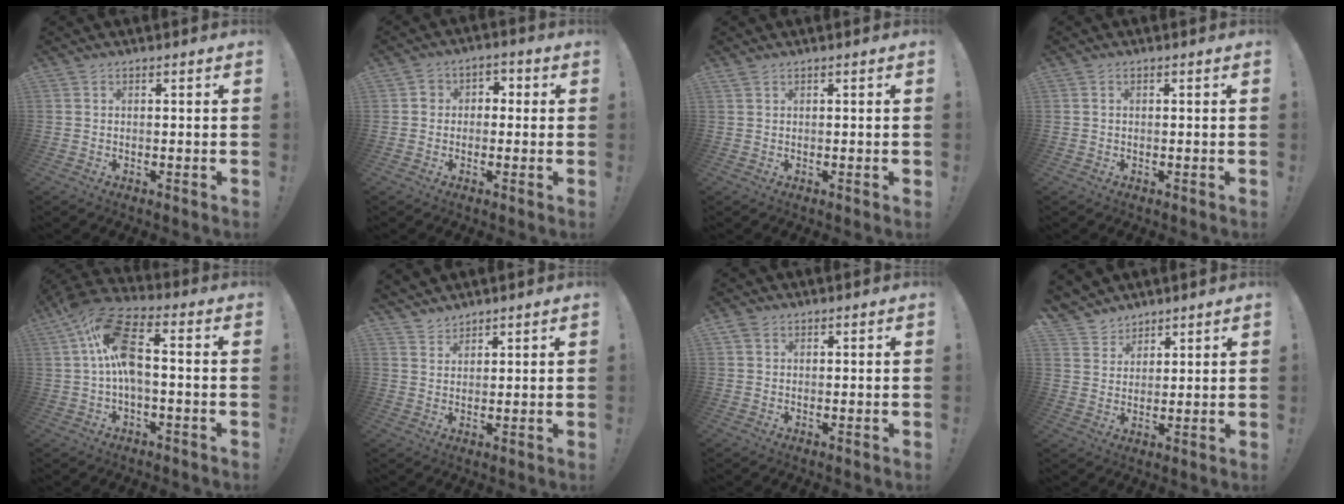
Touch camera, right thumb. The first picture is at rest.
{"total": 5.0, "force": [-1.7, 4.5, 1.6], "torque": [-0.015, 0.024, -0.032]}
{"total": 1.0, "force": [0.5, 0.1, 0.9], "torque": [-0.011, -0.001, 0.008]}
{"total": 0.7, "force": [0.1, 0.5, 0.5], "torque": [-0.012, 0.004, 0.003]}
{"total": 15.2, "force": [1.0, 6.9, 13.5], "torque": [-0.257, 0.005, 0.015]}
{"total": 4.0, "force": [3.7, 1.5, 0.4], "torque": [-0.002, -0.028, 0.069]}
{"total": 1.8, "force": [1.1, 1.2, 0.7], "torque": [-0.008, -0.002, 0.021]}
{"total": 6.6, "force": [5.3, 3.9, 0.5], "torque": [-0.012, -0.044, 0.106]}